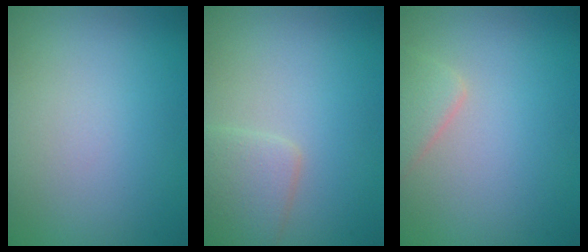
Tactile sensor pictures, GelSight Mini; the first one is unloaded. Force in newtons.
{"total": 2.9, "press": 2.9, "slide": 0.2}
{"total": 2.4, "press": 2.4, "slide": 0.2}